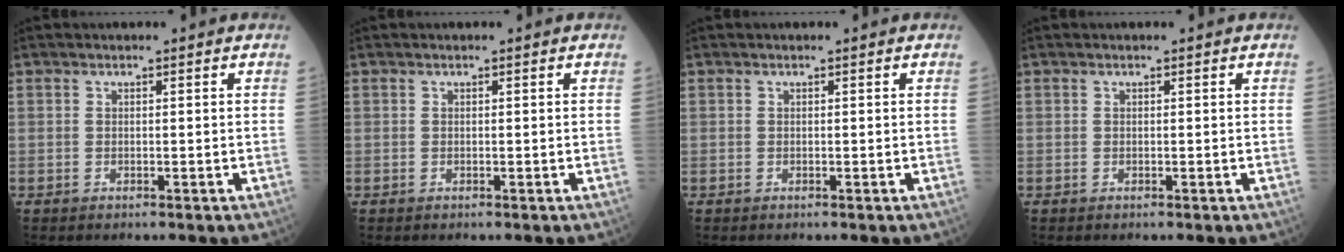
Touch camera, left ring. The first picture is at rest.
{"total": 0.0}
{"total": 0.0}
{"total": 0.0}